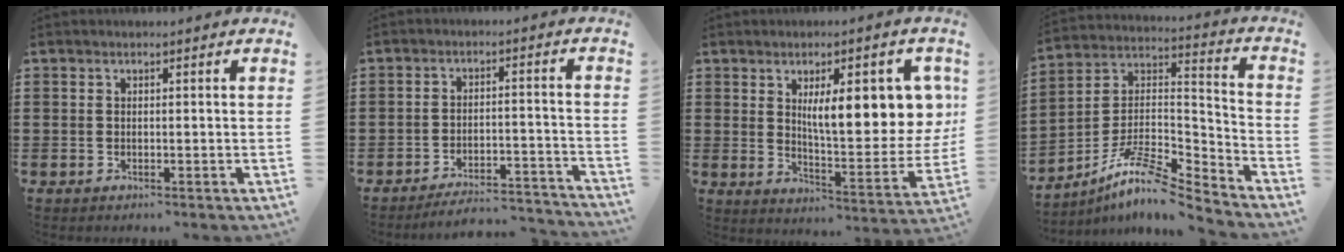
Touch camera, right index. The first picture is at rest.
{"total": 4.8, "force": [-4.6, 0.5, 1.4], "torque": [-0.025, 0.001, -0.091]}
{"total": 11.7, "force": [3.8, 3.8, 10.3], "torque": [-0.153, -0.011, 0.057]}
{"total": 9.0, "force": [-7.4, 1.9, 4.7], "torque": [-0.095, 0.008, -0.150]}